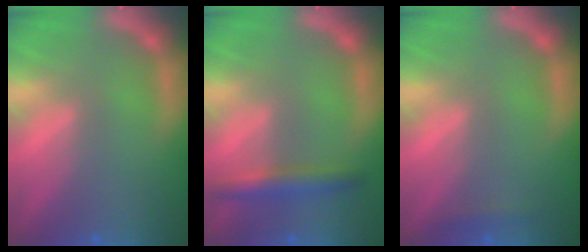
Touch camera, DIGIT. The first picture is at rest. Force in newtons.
{"total": 3.0}
{"total": 0.9}